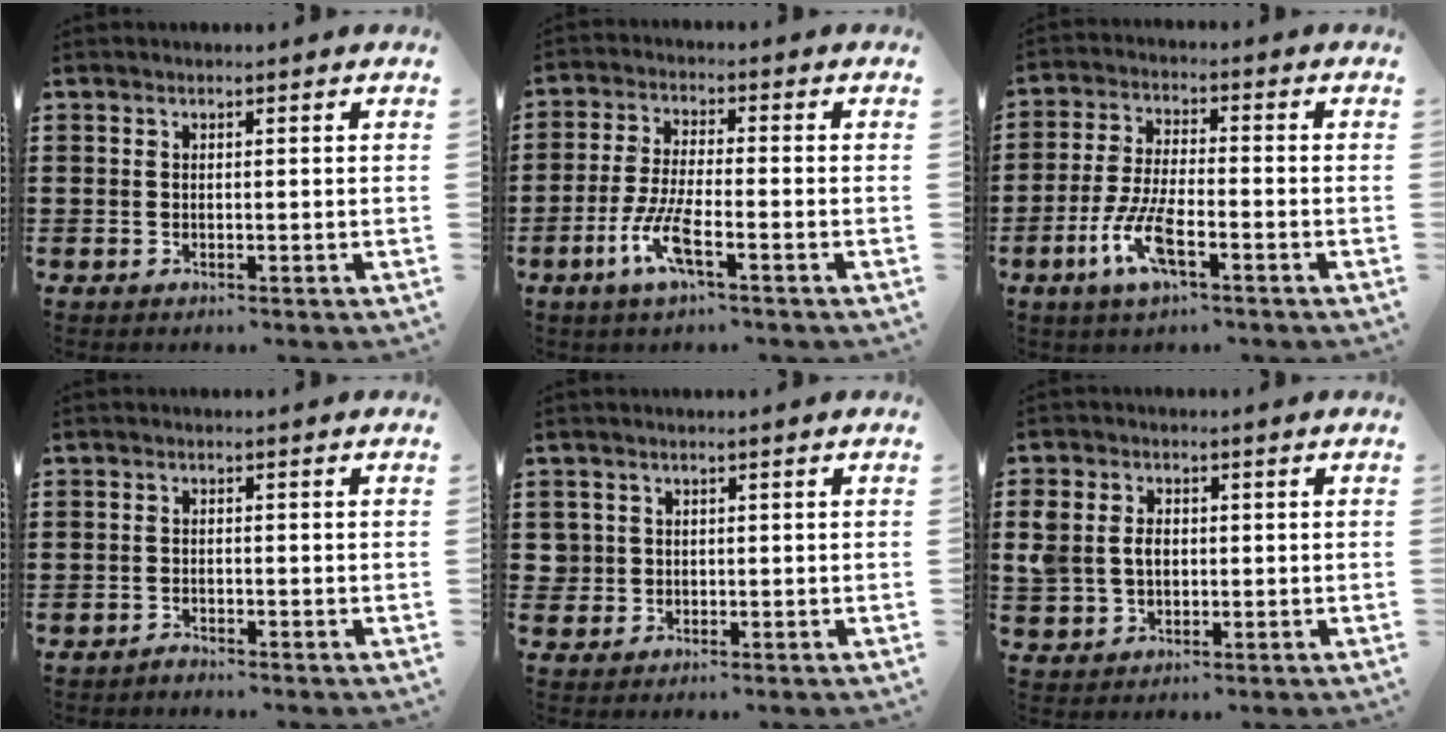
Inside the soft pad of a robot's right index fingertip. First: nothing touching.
{"total": 7.0, "force": [-3.5, 1.5, 5.9], "torque": [-0.143, -0.019, -0.071]}
{"total": 8.0, "force": [-3.8, 2.2, 6.7], "torque": [-0.154, -0.014, -0.072]}
{"total": 1.1, "force": [-1.1, -0.1, 0.0], "torque": [-0.003, -0.002, -0.023]}
{"total": 1.8, "force": [0.1, 1.8, 0.2], "torque": [-0.013, 0.008, 0.001]}
{"total": 4.1, "force": [0.1, 3.3, 2.4], "torque": [-0.071, 0.007, -0.005]}